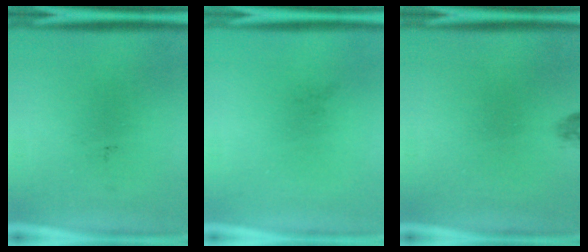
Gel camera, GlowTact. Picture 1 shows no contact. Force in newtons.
{"total": 0.0}
{"total": 0.8}